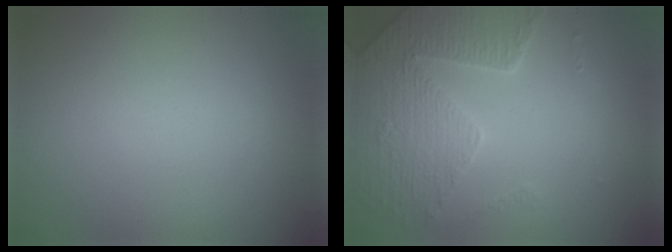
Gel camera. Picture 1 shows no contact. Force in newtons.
{"total": 4.5, "press": 4.2, "slide": 1.5}